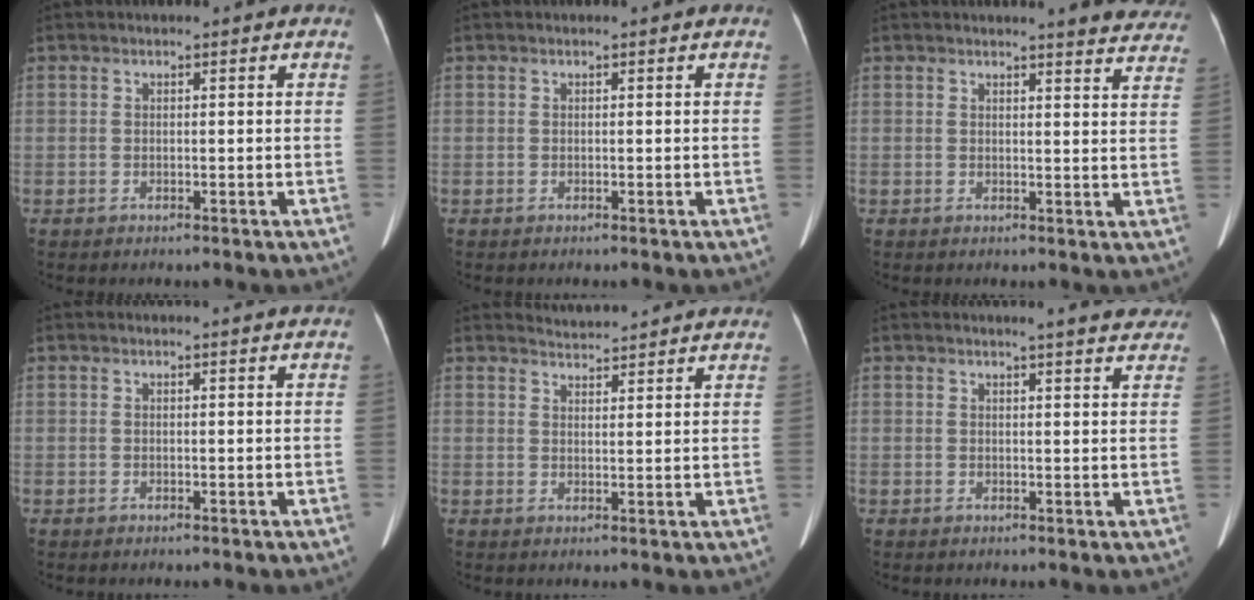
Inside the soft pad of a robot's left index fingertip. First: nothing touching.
{"total": 0.0}
{"total": 9.6, "force": [9.1, 1.0, 2.7], "torque": [-0.007, -0.034, 0.074]}
{"total": 0.9, "force": [0.9, -0.2, 0.1], "torque": [-0.010, -0.006, 0.009]}
{"total": 5.7, "force": [5.6, 0.1, 0.4], "torque": [-0.014, 0.014, 0.066]}
{"total": 7.7, "force": [7.0, 0.8, 3.2], "torque": [-0.025, -0.003, 0.060]}